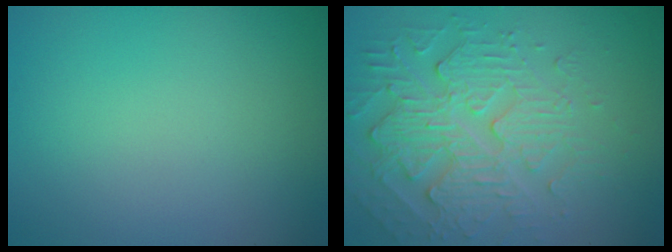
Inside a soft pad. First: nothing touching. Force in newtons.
{"total": 4.7, "press": 4.1, "slide": 2.3}